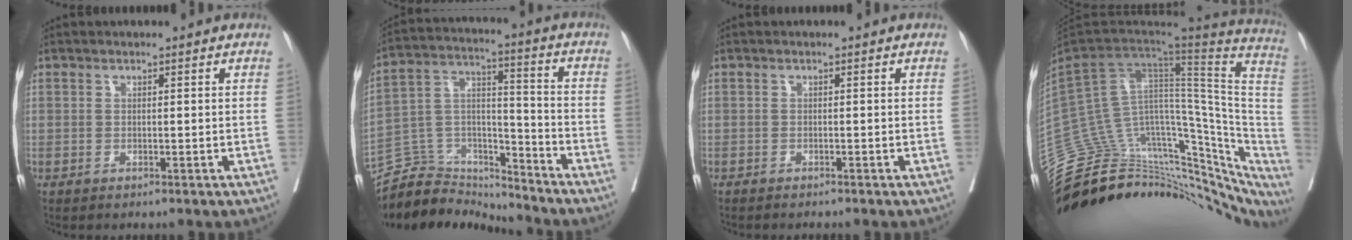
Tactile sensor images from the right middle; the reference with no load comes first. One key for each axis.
{"total": 12.9, "fx": -12.7, "fy": 2.7, "fz": -0.2, "tx": 0.006, "ty": 0.055, "tz": -0.230}
{"total": 1.0, "fx": -1.0, "fy": 0.0, "fz": 0.2, "tx": -0.008, "ty": -0.002, "tz": -0.016}
{"total": 35.5, "fx": -30.0, "fy": 11.9, "fz": 14.8, "tx": -0.129, "ty": 0.043, "tz": -0.386}